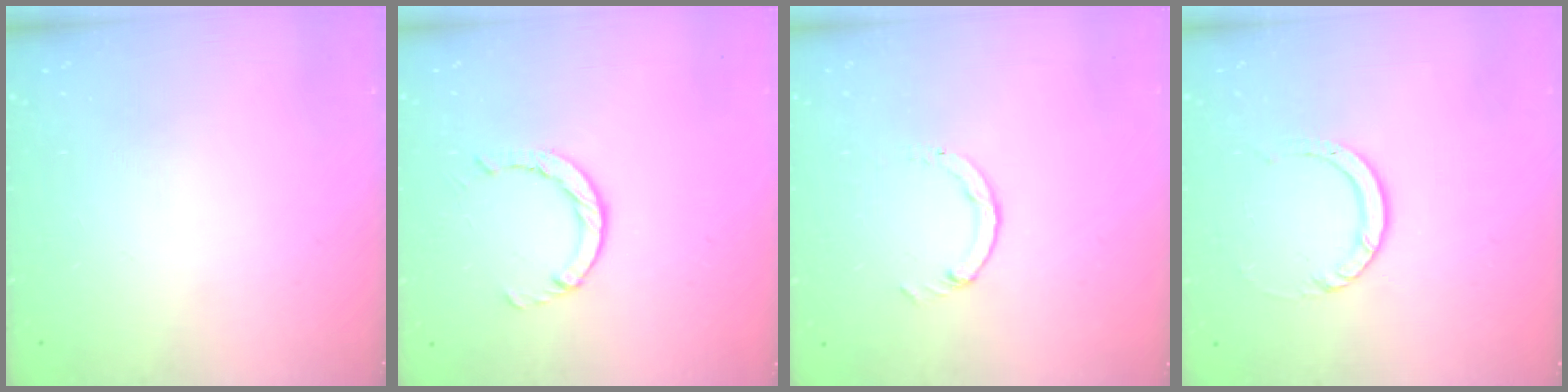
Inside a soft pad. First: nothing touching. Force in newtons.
{"total": 2.4, "press": 2.4, "slide": 0.4}
{"total": 1.1, "press": 1.1, "slide": 0.2}
{"total": 3.0, "press": 3.0, "slide": 0.3}